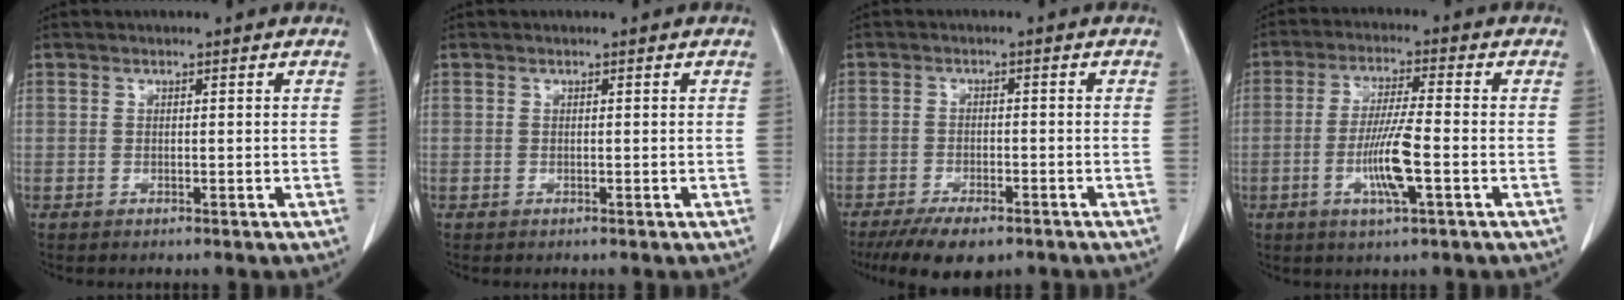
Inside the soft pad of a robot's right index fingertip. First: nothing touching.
{"total": 0.0}
{"total": 8.2, "force": [-6.1, 2.9, 4.7], "torque": [-0.073, -0.010, -0.095]}
{"total": 8.1, "force": [-2.4, 0.2, 7.7], "torque": [-0.150, -0.010, -0.048]}